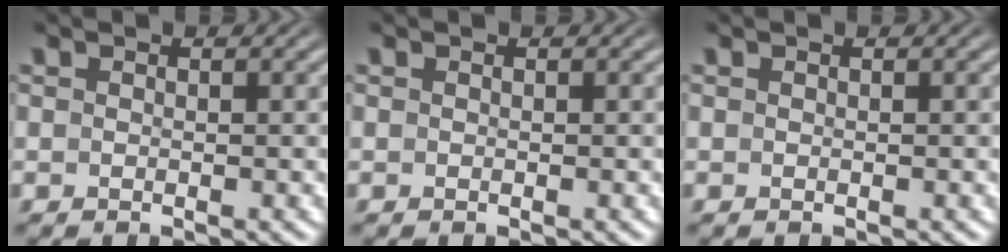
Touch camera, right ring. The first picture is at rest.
{"total": 0.0}
{"total": 0.0}